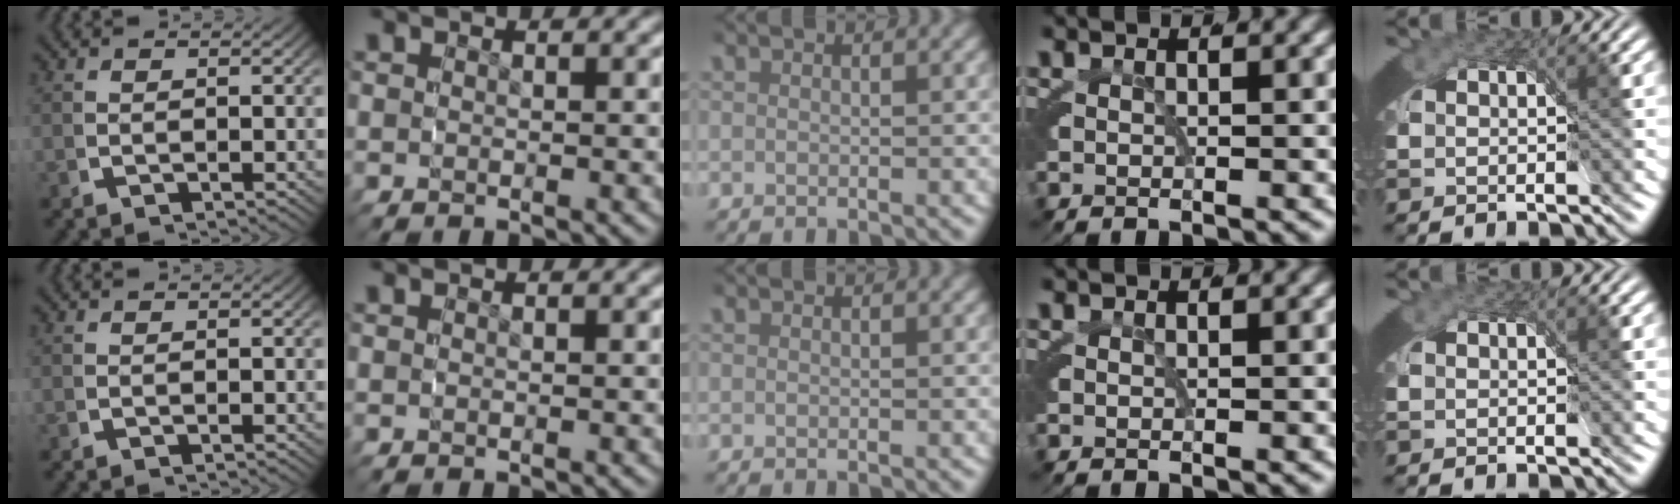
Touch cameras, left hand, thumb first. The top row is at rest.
{}